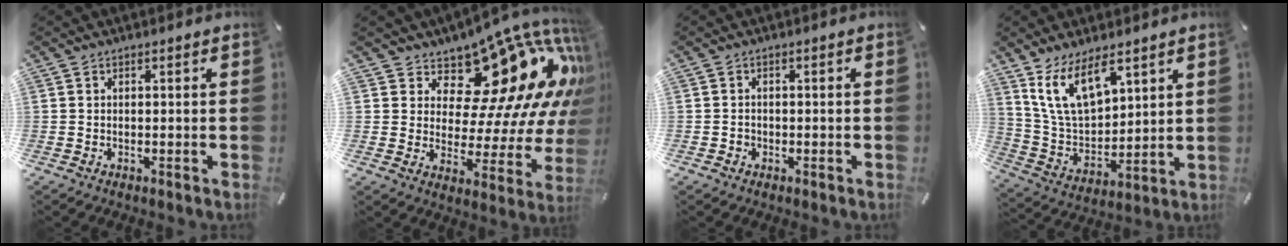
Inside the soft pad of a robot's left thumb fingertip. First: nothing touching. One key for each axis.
{"total": 20.5, "fx": 10.7, "fy": 10.8, "fz": 13.8, "tx": -0.167, "ty": -0.095, "tz": 0.182}
{"total": 1.2, "fx": -0.5, "fy": 1.1, "fz": 0.1, "tx": -0.002, "ty": 0.005, "tz": -0.013}
{"total": 13.3, "fx": 8.7, "fy": 7.1, "fz": 7.1, "tx": -0.166, "ty": -0.036, "tz": 0.165}